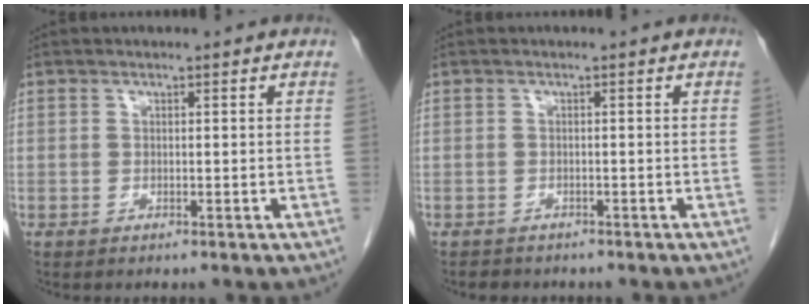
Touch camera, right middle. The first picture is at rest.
{"total": 2.4, "force": [-2.0, 1.2, 0.4], "torque": [-0.014, -0.001, -0.027]}